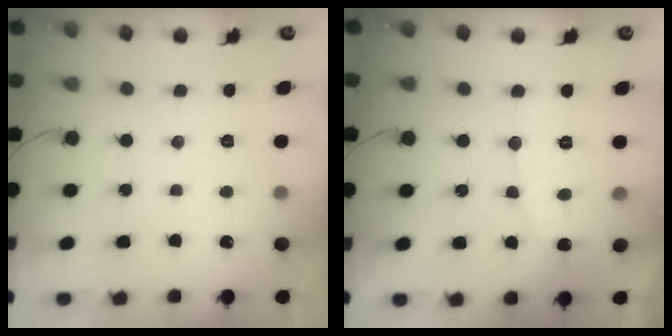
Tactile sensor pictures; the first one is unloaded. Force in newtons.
{"total": 6.9, "press": 6.9, "slide": 0.6}